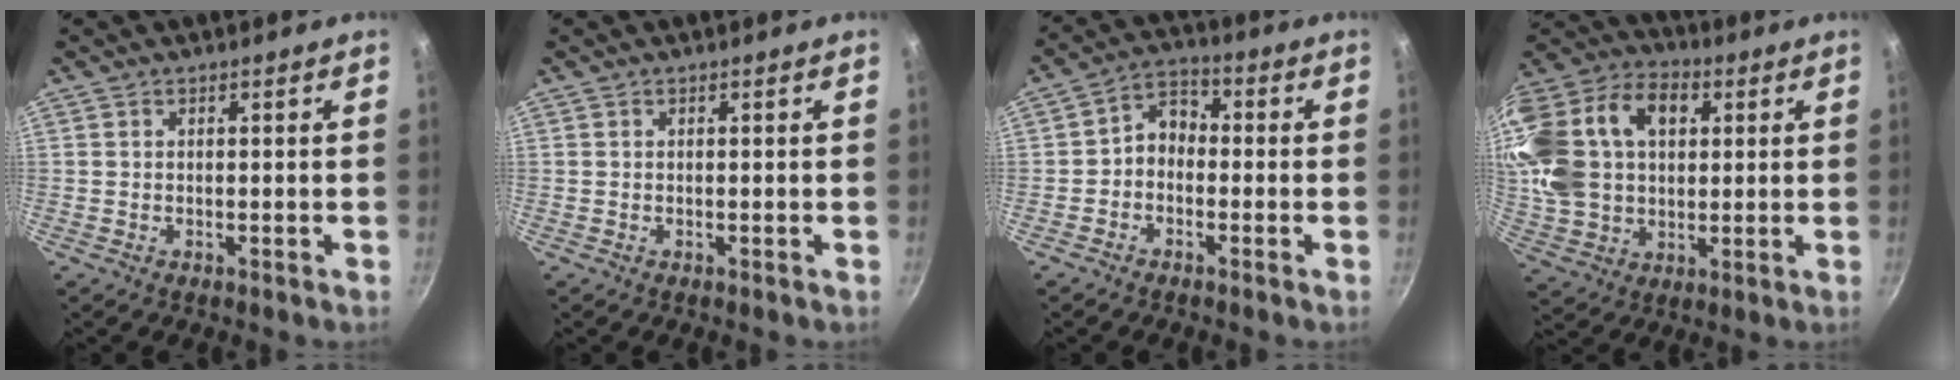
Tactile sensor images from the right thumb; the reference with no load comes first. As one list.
[{"total": 0.0}, {"total": 5.5, "force": [-1.2, 4.2, 3.3], "torque": [-0.036, 0.029, -0.035]}, {"total": 24.6, "force": [6.0, 17.3, 16.5], "torque": [-0.334, 0.026, 0.104]}]